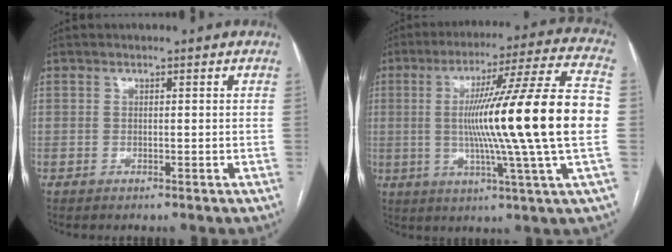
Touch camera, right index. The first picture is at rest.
{"total": 22.7, "force": [-0.5, -1.7, 22.6], "torque": [-0.336, 0.004, -0.025]}